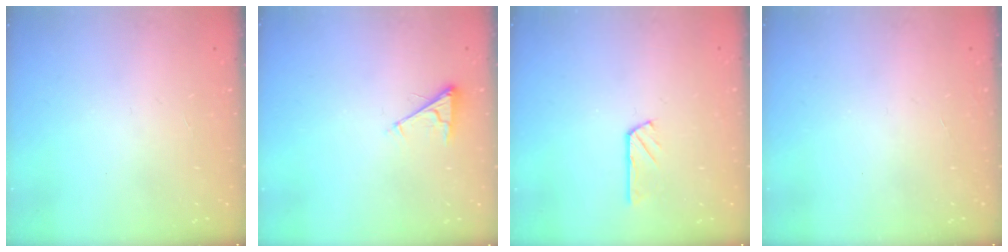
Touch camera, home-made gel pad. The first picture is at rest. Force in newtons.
{"total": 3.9, "press": 3.9, "slide": 0.6}
{"total": 2.7, "press": 2.7, "slide": 0.1}
{"total": 0.0}